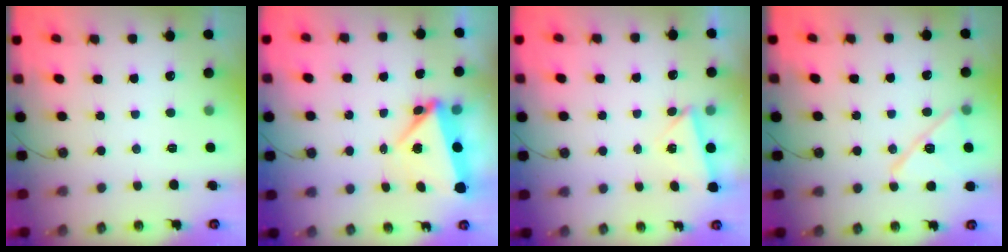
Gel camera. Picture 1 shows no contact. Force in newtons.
{"total": 6.1, "press": 4.6, "slide": 4.1}
{"total": 2.9, "press": 2.8, "slide": 0.6}
{"total": 13.4, "press": 13.4, "slide": 0.3}